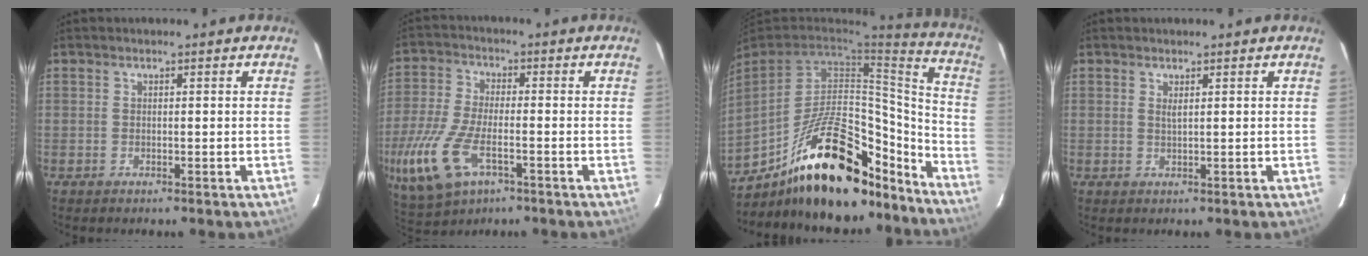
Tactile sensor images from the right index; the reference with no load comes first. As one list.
[{"total": 17.3, "force": [-7.1, 8.6, 13.2], "torque": [-0.313, -0.035, -0.131]}, {"total": 27.0, "force": [-19.2, 11.0, 15.4], "torque": [-0.242, 0.037, -0.266]}, {"total": 1.0, "force": [0.6, 0.0, 0.8], "torque": [-0.015, 0.000, 0.011]}]